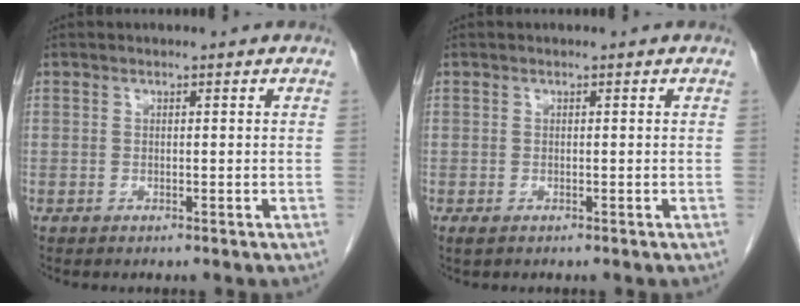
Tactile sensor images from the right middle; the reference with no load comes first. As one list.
[{"total": 0.7, "force": [-0.4, 0.3, 0.5], "torque": [-0.011, -0.001, -0.002]}]